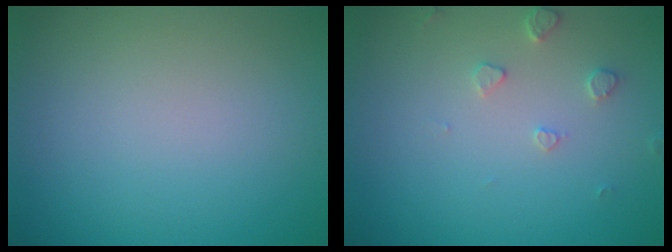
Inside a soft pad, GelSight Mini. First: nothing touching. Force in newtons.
{"total": 1.5, "press": 1.5, "slide": 0.3}